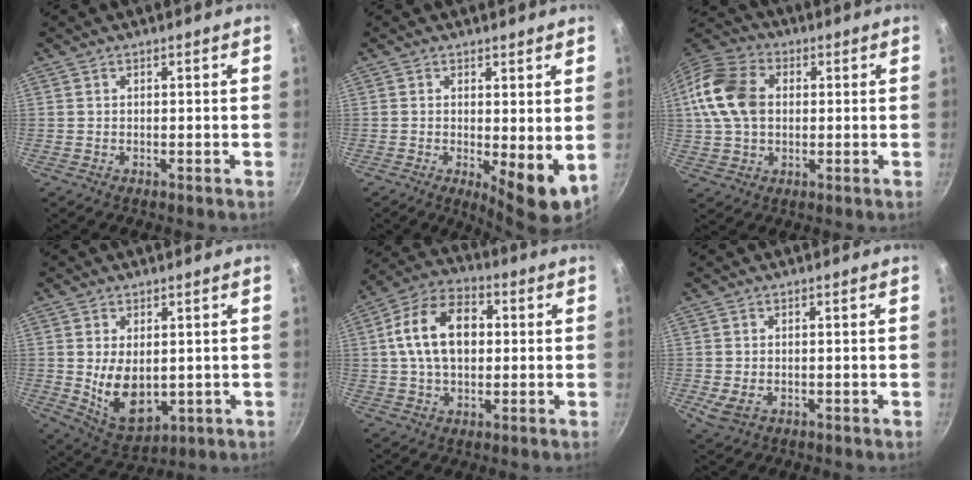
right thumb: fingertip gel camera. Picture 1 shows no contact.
{"total": 7.1, "force": [0.2, 2.4, 6.7], "torque": [-0.091, -0.018, 0.007]}
{"total": 14.5, "force": [1.8, 10.4, 9.9], "torque": [-0.183, 0.018, 0.020]}
{"total": 10.4, "force": [0.2, 6.5, 8.1], "torque": [-0.125, -0.021, 0.029]}
{"total": 14.6, "force": [1.9, 9.6, 10.8], "torque": [-0.161, 0.021, 0.019]}
{"total": 3.7, "force": [-0.7, 2.6, 2.6], "torque": [-0.049, -0.009, -0.006]}